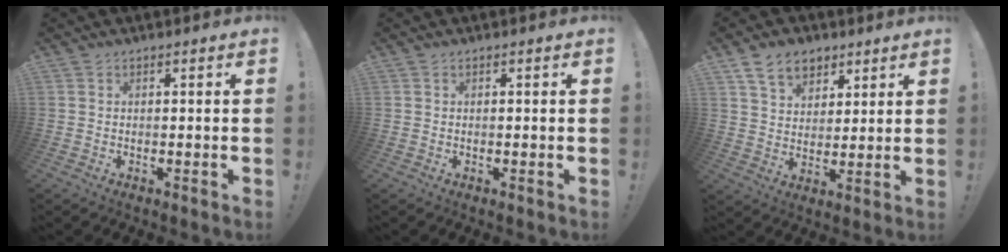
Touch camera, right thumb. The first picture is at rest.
{"total": 0.0}
{"total": 10.5, "force": [6.4, 7.2, 4.2], "torque": [-0.062, -0.030, 0.124]}